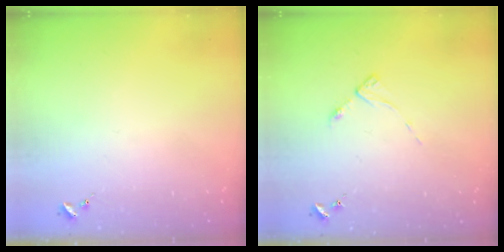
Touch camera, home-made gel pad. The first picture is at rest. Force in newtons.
{"total": 3.5, "press": 3.5, "slide": 0.6}